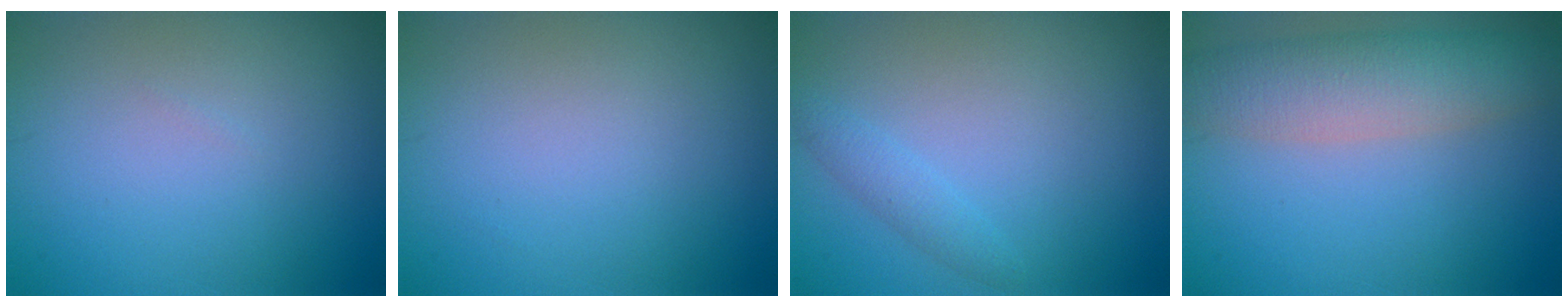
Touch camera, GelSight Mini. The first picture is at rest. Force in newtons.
{"total": 0.0}
{"total": 1.4, "press": 1.4, "slide": 0.1}
{"total": 5.6, "press": 5.5, "slide": 0.7}